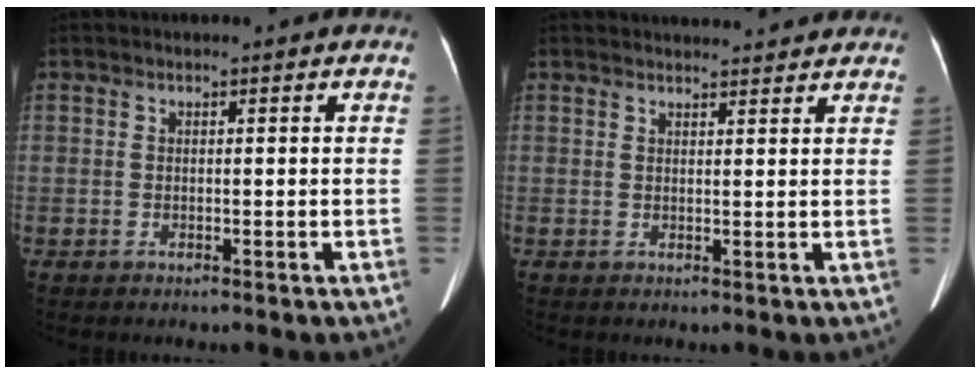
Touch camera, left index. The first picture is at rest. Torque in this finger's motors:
{"motor_torque": [0.15, -0.51, -0.03, -0.01]}